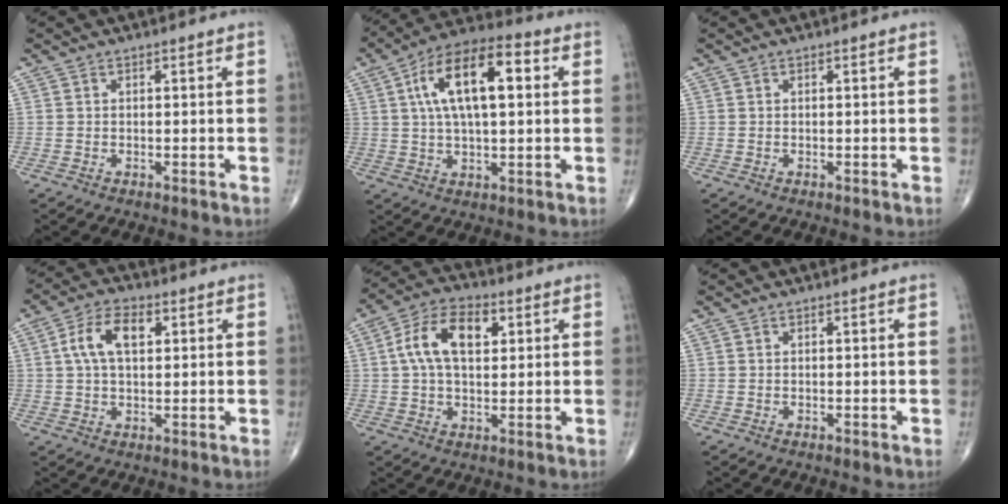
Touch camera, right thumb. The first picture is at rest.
{"total": 16.3, "force": [3.8, 7.2, 14.1], "torque": [-0.234, 0.020, 0.056]}
{"total": 0.0}
{"total": 8.3, "force": [2.1, 4.5, 6.6], "torque": [-0.122, 0.013, 0.035]}
{"total": 11.4, "force": [2.7, 6.6, 8.9], "torque": [-0.154, 0.017, 0.042]}
{"total": 0.0}